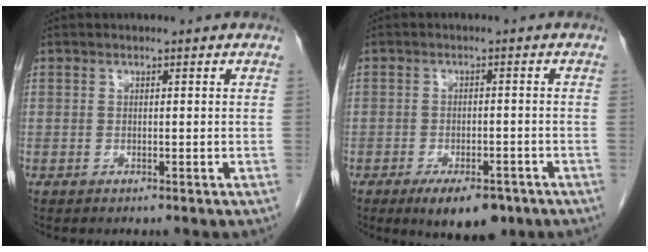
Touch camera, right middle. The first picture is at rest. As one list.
[{"total": 7.6, "force": [-5.1, 2.9, 4.8], "torque": [-0.070, -0.006, -0.073]}]